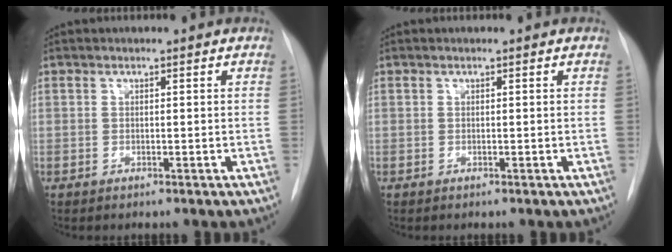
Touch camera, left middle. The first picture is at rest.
{"total": 0.0}